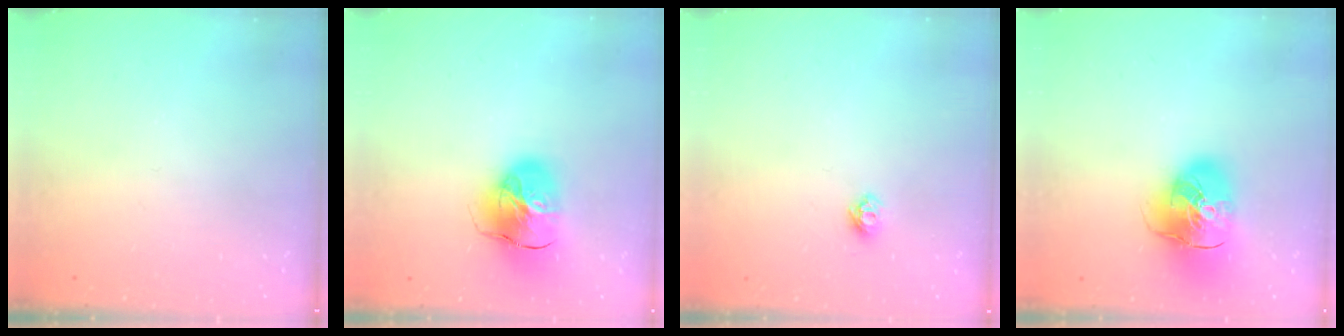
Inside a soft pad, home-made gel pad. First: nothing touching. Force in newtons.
{"total": 14.1, "press": 14.0, "slide": 2.0}
{"total": 5.8, "press": 5.8, "slide": 0.7}
{"total": 18.6, "press": 18.3, "slide": 3.1}